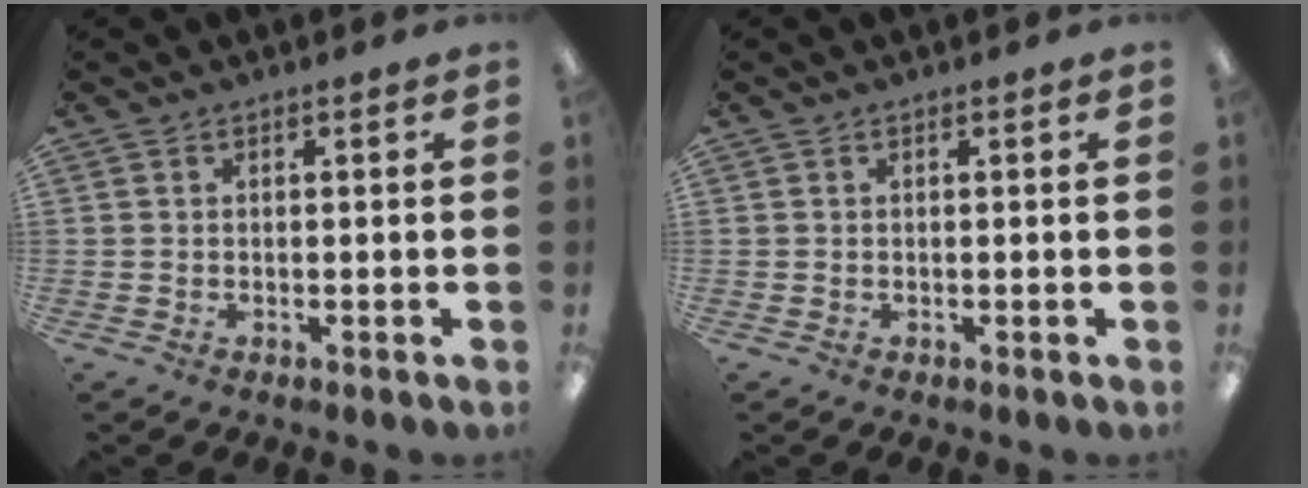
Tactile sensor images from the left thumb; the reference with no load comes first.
{"total": 0.0}